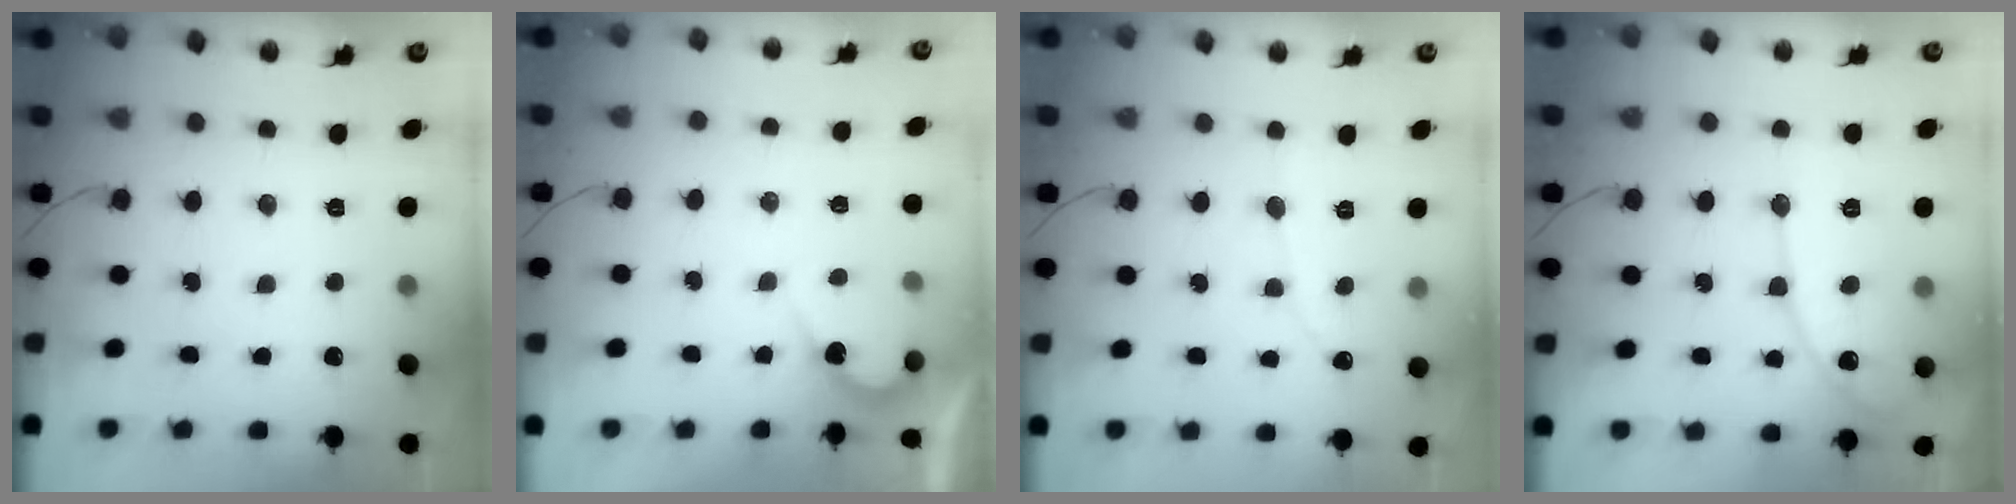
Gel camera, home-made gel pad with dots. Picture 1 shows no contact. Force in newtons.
{"total": 4.5, "press": 4.4, "slide": 0.2}
{"total": 2.5, "press": 2.5, "slide": 0.1}
{"total": 11.3, "press": 11.3, "slide": 0.9}